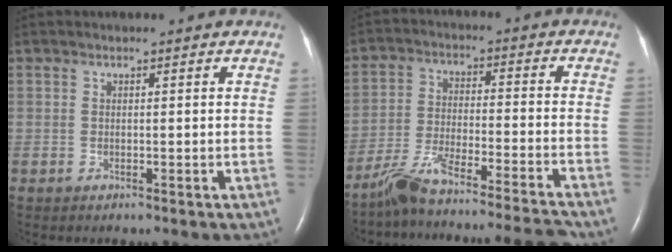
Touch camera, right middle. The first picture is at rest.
{"total": 16.0, "force": [-14.6, -1.3, 6.5], "torque": [-0.119, -0.013, -0.238]}